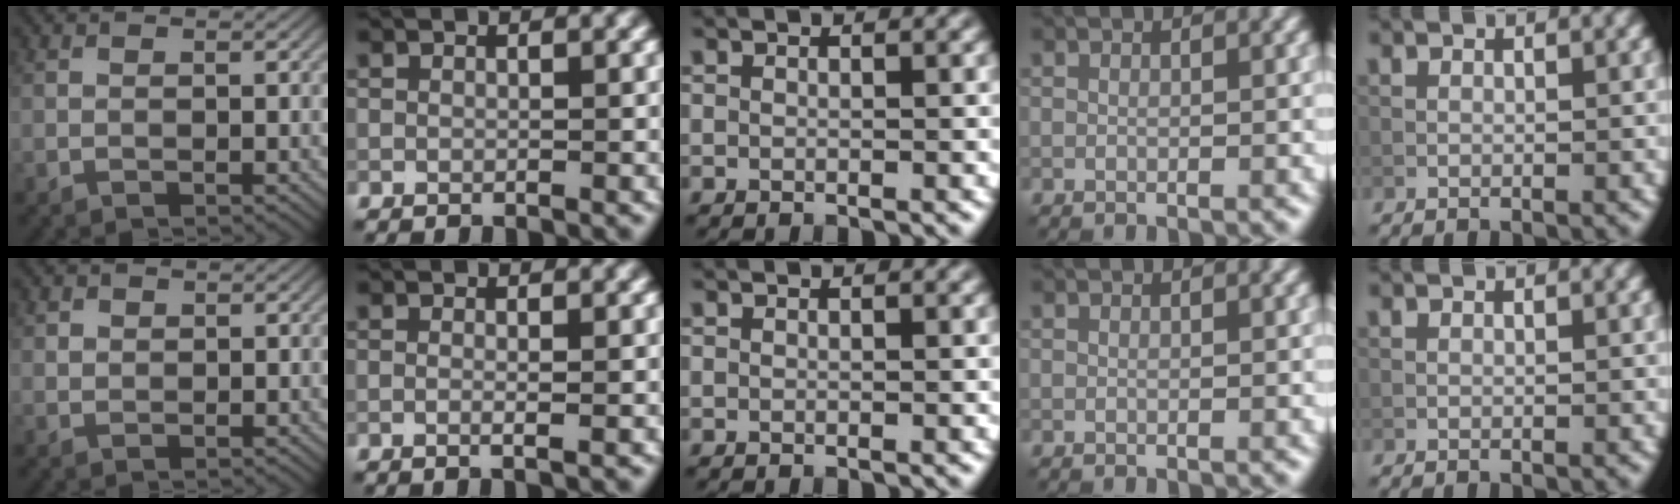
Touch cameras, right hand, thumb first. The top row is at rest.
{"thumb": {"total": 1.1, "force": [0.5, 0.9, 0.3], "torque": [-0.007, -0.002, 0.010]}, "index": {"total": 1.3, "force": [0.1, 0.5, 1.2], "torque": [-0.010, -0.009, -0.011]}}